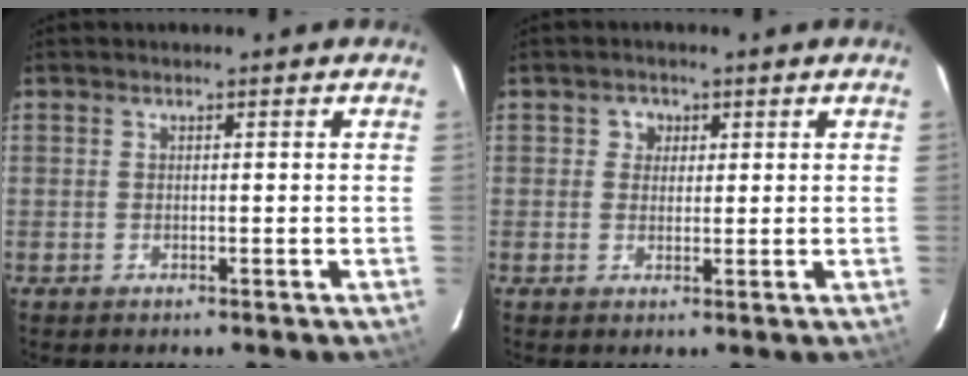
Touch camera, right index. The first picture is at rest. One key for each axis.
{"total": 2.5, "fx": 0.6, "fy": 2.4, "fz": 0.3, "tx": 0.003, "ty": 0.010, "tz": 0.006}